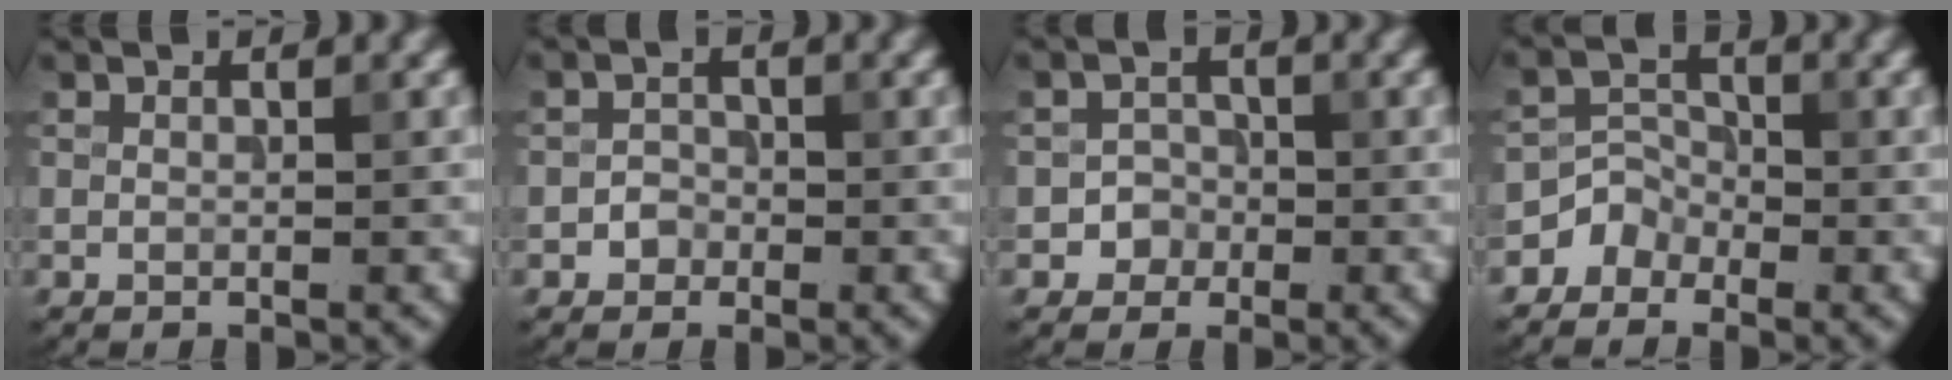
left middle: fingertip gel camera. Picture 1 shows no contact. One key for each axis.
{"total": 1.4, "fx": -0.6, "fy": 1.2, "fz": 0.2, "tx": 0.005, "ty": 0.004, "tz": -0.011}
{"total": 1.9, "fx": -0.7, "fy": 1.7, "fz": 0.2, "tx": 0.011, "ty": 0.007, "tz": -0.015}
{"total": 2.5, "fx": -1.8, "fy": 1.8, "fz": 0.1, "tx": 0.020, "ty": 0.017, "tz": -0.041}